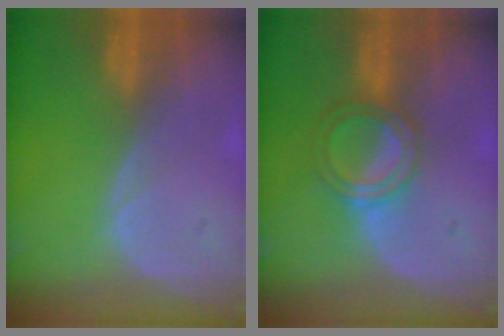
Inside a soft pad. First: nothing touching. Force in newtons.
{"total": 4.8, "press": 4.8, "slide": 0.6}